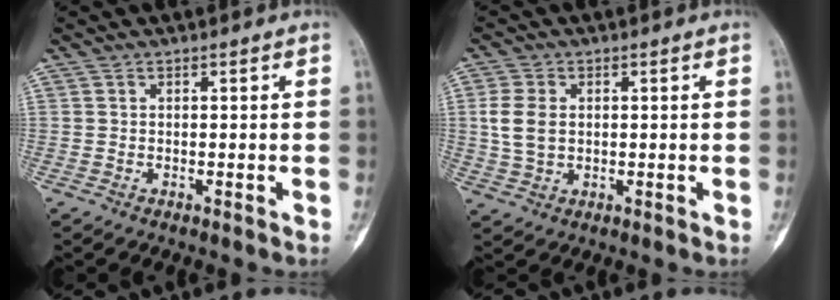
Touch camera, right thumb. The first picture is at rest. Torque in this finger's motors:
{"motor_torque": [0.45, 0.38, 0.48, -0.06, 0.29]}